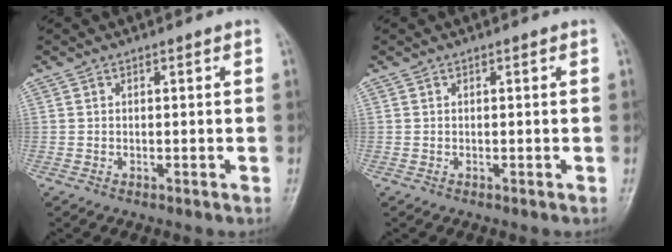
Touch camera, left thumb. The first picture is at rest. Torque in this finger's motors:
{"motor_torque": [0.03, -0.01, -0.09, -0.14, 0.00]}